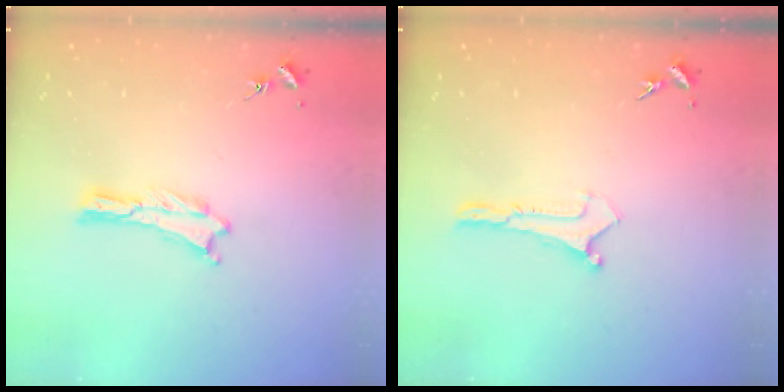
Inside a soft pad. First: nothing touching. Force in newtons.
{"total": 0.0}